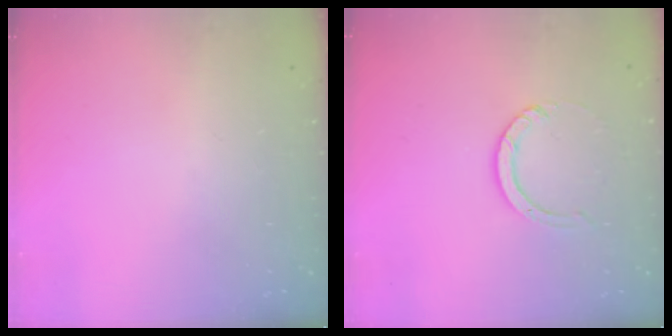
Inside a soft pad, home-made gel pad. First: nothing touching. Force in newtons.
{"total": 3.6, "press": 3.6, "slide": 0.4}